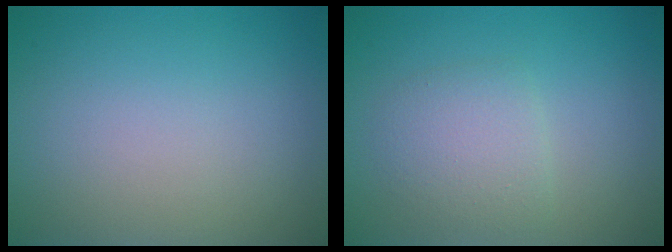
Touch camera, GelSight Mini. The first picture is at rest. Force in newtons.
{"total": 2.6, "press": 2.6, "slide": 0.1}